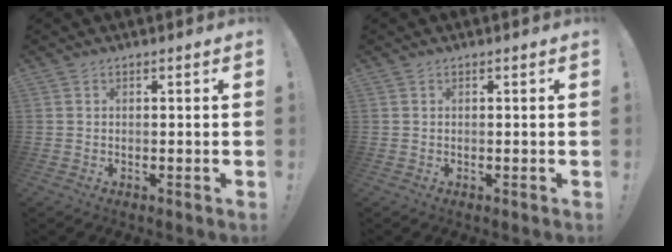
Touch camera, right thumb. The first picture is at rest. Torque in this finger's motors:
{"motor_torque": [0.01, 0.01, 0.00, 0.00, 0.04]}